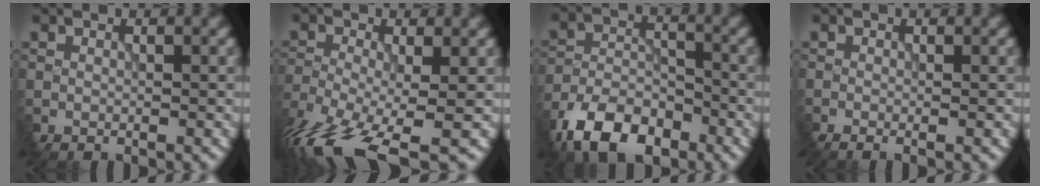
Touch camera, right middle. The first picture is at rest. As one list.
[{"total": 9.2, "force": [-6.4, 2.7, 6.1], "torque": [-0.123, -0.022, -0.121]}, {"total": 7.7, "force": [-5.8, 3.6, 3.7], "torque": [-0.058, -0.007, -0.114]}, {"total": 0.7, "force": [-0.5, -0.3, 0.4], "torque": [0.000, -0.002, -0.013]}]